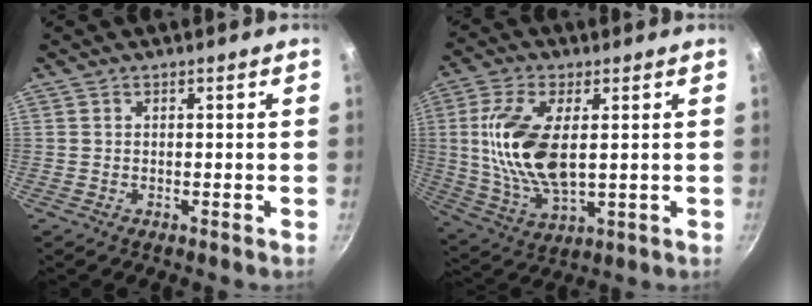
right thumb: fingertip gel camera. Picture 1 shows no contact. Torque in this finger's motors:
{"motor_torque": [0.34, 0.55, 1.60, 0.48, 0.49]}